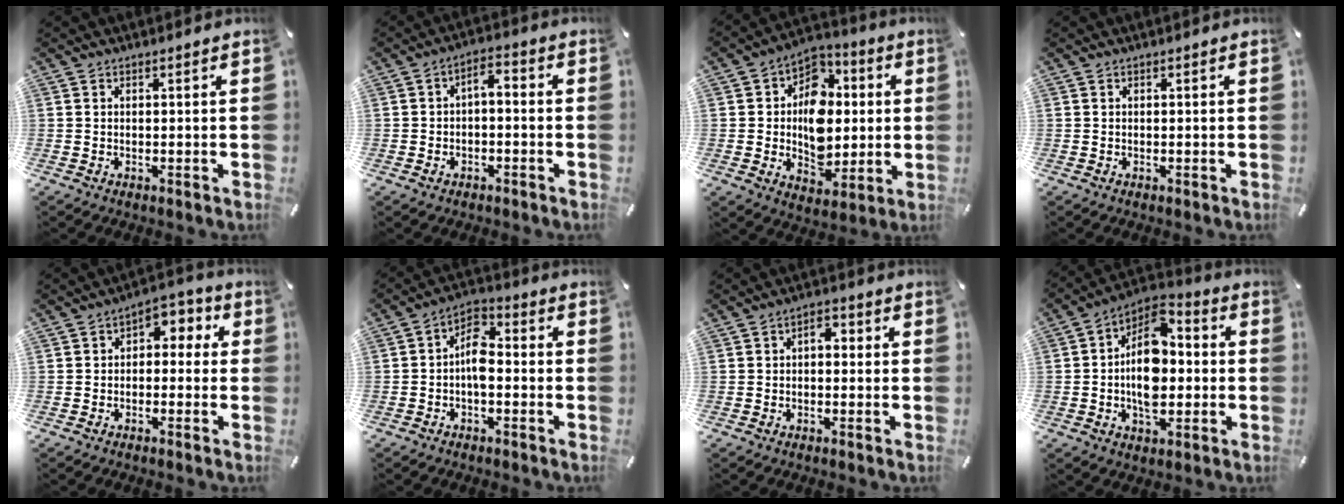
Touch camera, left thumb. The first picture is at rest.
{"total": 4.3, "force": [-2.1, 2.4, 2.9], "torque": [-0.042, 0.017, -0.042]}
{"total": 13.5, "force": [-0.7, 11.2, 7.6], "torque": [-0.112, 0.004, -0.007]}
{"total": 0.0}
{"total": 4.3, "force": [-0.8, 3.5, 2.4], "torque": [-0.030, 0.011, -0.023]}
{"total": 7.6, "force": [-2.1, 4.3, 5.9], "torque": [-0.112, 0.023, -0.037]}
{"total": 3.4, "force": [-0.9, 2.2, 2.4], "torque": [-0.039, 0.013, -0.022]}
{"total": 13.8, "force": [-1.2, 9.1, 10.3], "torque": [-0.196, -0.003, -0.022]}